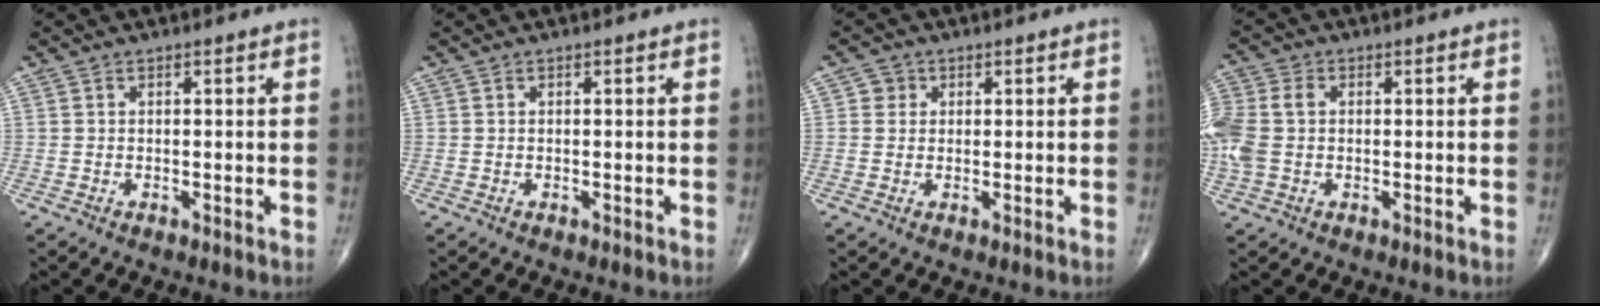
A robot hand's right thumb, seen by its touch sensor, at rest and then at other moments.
{"total": 0.0}
{"total": 2.2, "force": [0.5, 2.1, 0.4], "torque": [0.006, 0.001, 0.003]}
{"total": 8.3, "force": [0.0, 6.0, 5.8], "torque": [-0.158, 0.018, -0.001]}